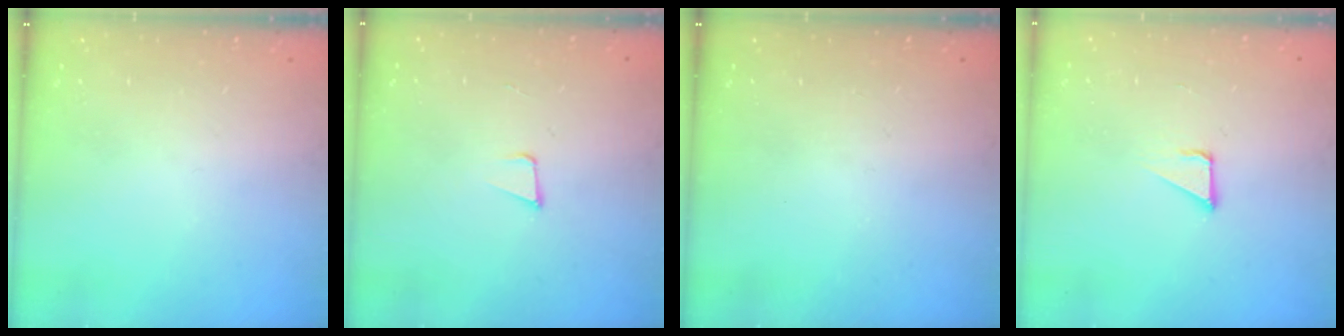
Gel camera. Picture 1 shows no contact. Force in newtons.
{"total": 3.4, "press": 2.2, "slide": 2.6}
{"total": 0.0}
{"total": 2.1, "press": 2.1, "slide": 0.1}